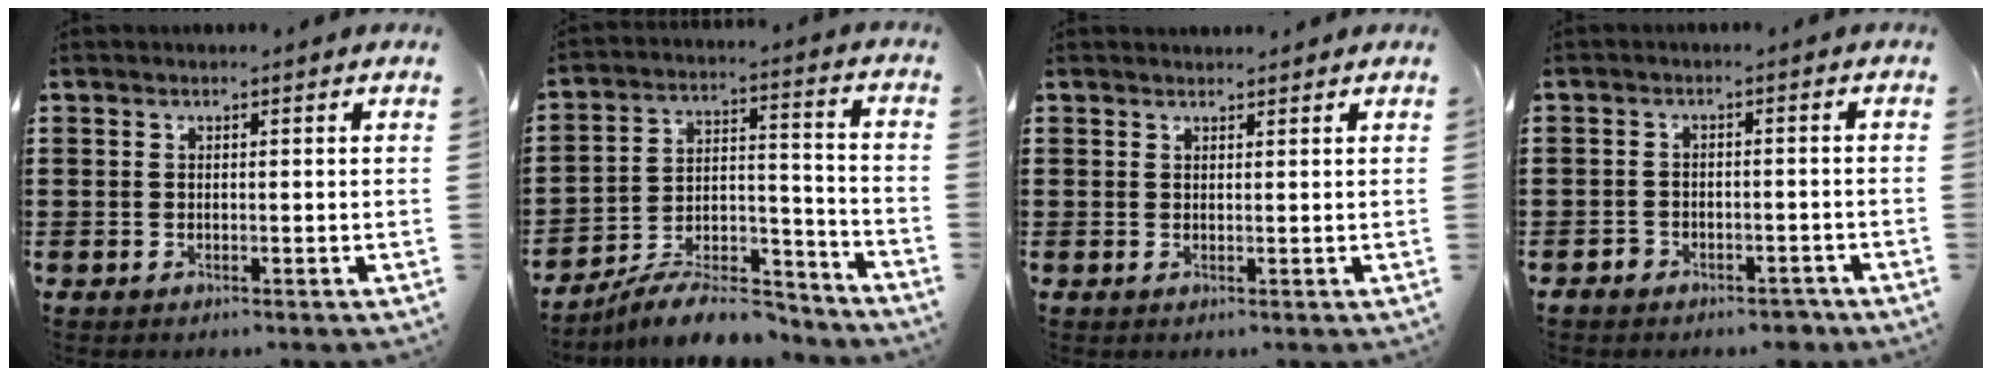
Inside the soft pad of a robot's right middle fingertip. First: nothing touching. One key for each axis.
{"total": 9.7, "fx": -8.6, "fy": 2.5, "fz": 3.6, "tx": -0.051, "ty": 0.029, "tz": -0.161}
{"total": 0.9, "fx": 0.9, "fy": 0.0, "fz": -0.1, "tx": -0.001, "ty": -0.003, "tz": 0.018}
{"total": 2.6, "fx": -2.4, "fy": 0.8, "fz": 0.1, "tx": -0.009, "ty": 0.003, "tz": -0.053}